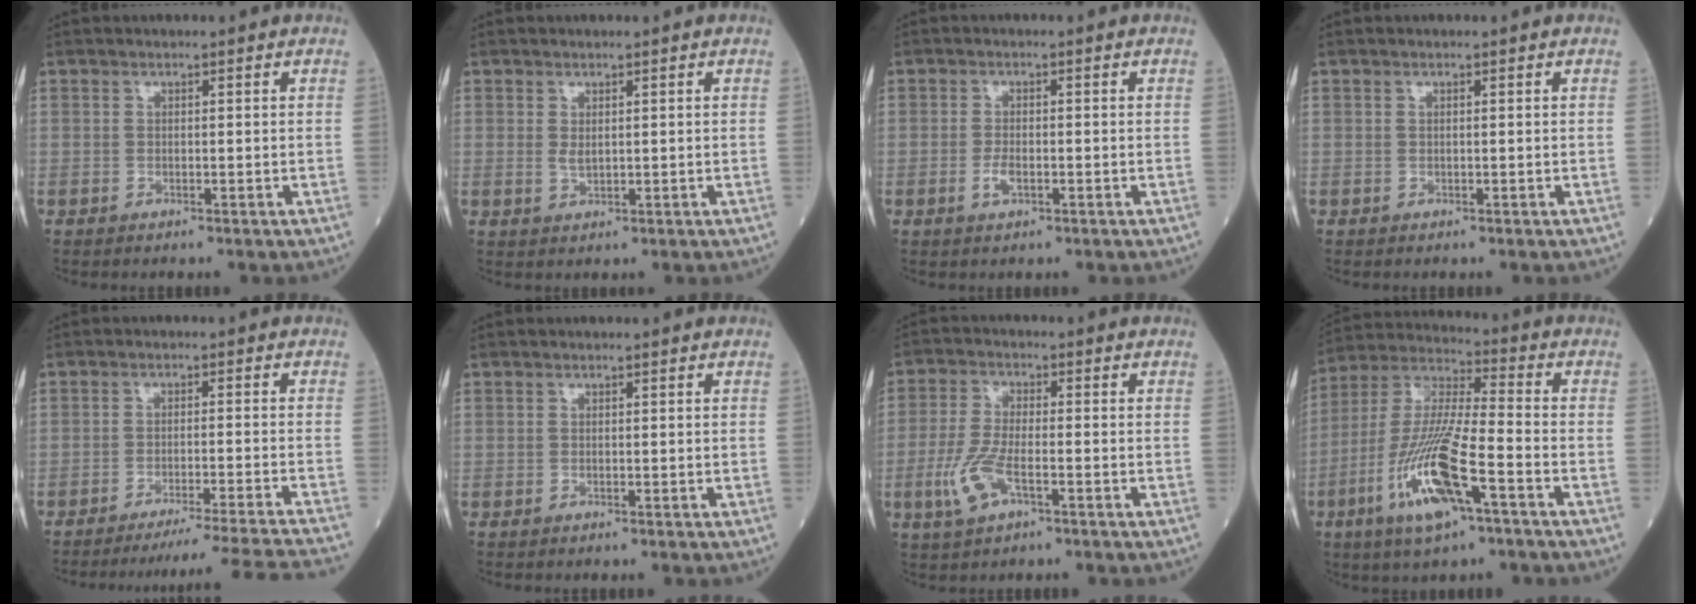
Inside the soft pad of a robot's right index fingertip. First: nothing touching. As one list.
[{"total": 1.3, "force": [0.4, 0.6, 1.0], "torque": [-0.018, -0.004, 0.010]}, {"total": 2.1, "force": [-0.8, 0.7, 1.8], "torque": [-0.044, -0.002, -0.014]}, {"total": 0.0}, {"total": 16.9, "force": [-15.8, -3.6, 5.0], "torque": [-0.039, -0.050, -0.213]}, {"total": 0.0}, {"total": 6.7, "force": [-2.6, 2.1, 5.9], "torque": [-0.140, -0.008, -0.051]}, {"total": 15.5, "force": [-6.6, 2.5, 13.9], "torque": [-0.291, -0.014, -0.121]}]